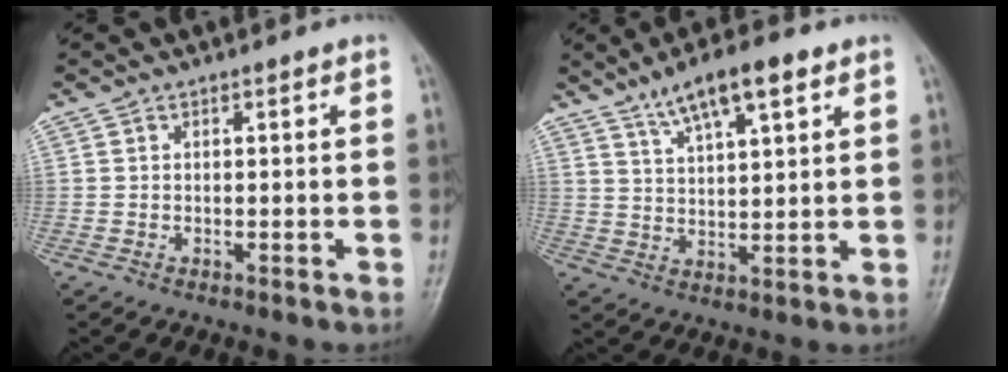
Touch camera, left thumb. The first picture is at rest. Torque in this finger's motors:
{"motor_torque": [-0.15, 0.36, -0.14, -0.29, 0.11]}